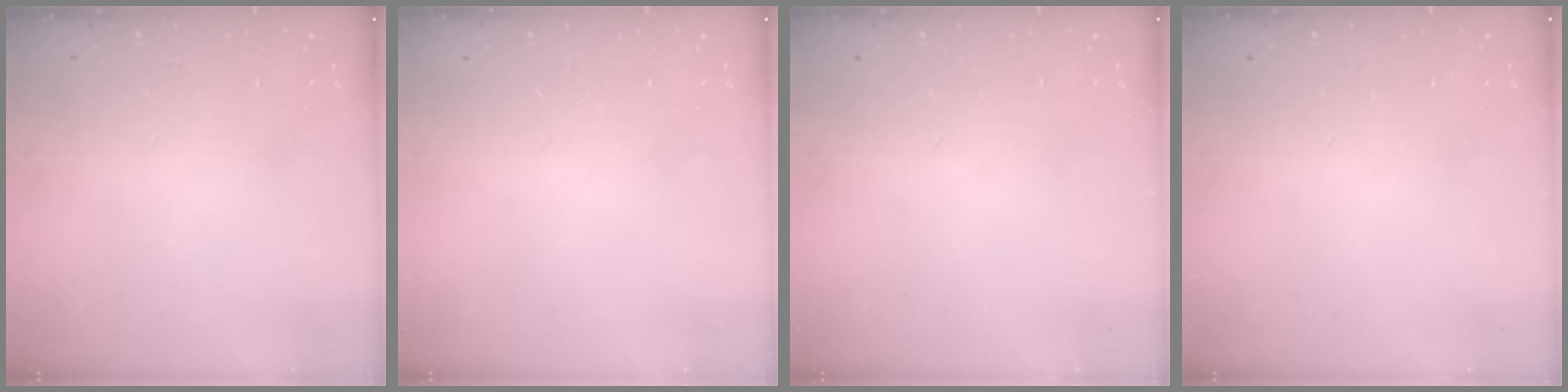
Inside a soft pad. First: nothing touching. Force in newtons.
{"total": 0.0}
{"total": 0.0}
{"total": 0.0}